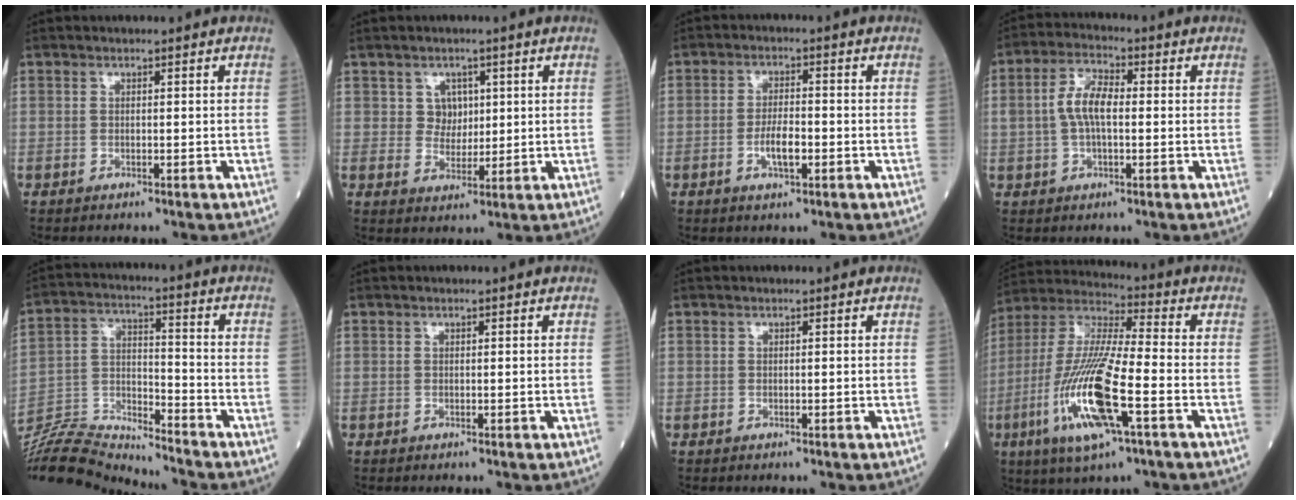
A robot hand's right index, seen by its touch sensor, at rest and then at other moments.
{"total": 3.4, "force": [1.2, 3.0, 1.0], "torque": [-0.011, 0.004, 0.020]}
{"total": 4.3, "force": [-1.3, 1.2, 3.9], "torque": [-0.073, 0.002, -0.023]}
{"total": 6.3, "force": [0.2, 2.7, 5.8], "torque": [-0.120, 0.014, -0.001]}
{"total": 13.3, "force": [-13.3, 0.0, 0.9], "torque": [-0.026, 0.032, -0.247]}
{"total": 0.0}
{"total": 0.0}
{"total": 17.6, "force": [-5.7, 2.3, 16.5], "torque": [-0.349, -0.017, -0.106]}